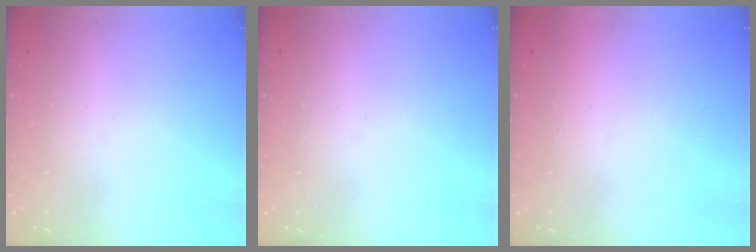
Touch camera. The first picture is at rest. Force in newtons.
{"total": 0.0}
{"total": 1.6, "press": 1.6, "slide": 0.1}